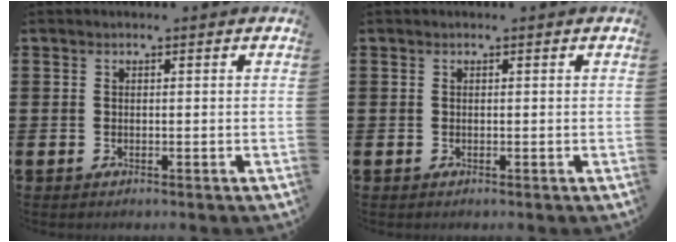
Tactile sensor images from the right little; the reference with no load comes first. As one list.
[{"total": 0.0}]